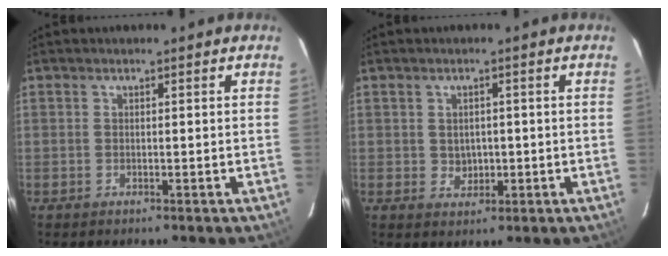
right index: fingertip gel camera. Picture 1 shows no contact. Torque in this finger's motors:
{"motor_torque": [-0.15, -0.09, 0.01, 0.00]}